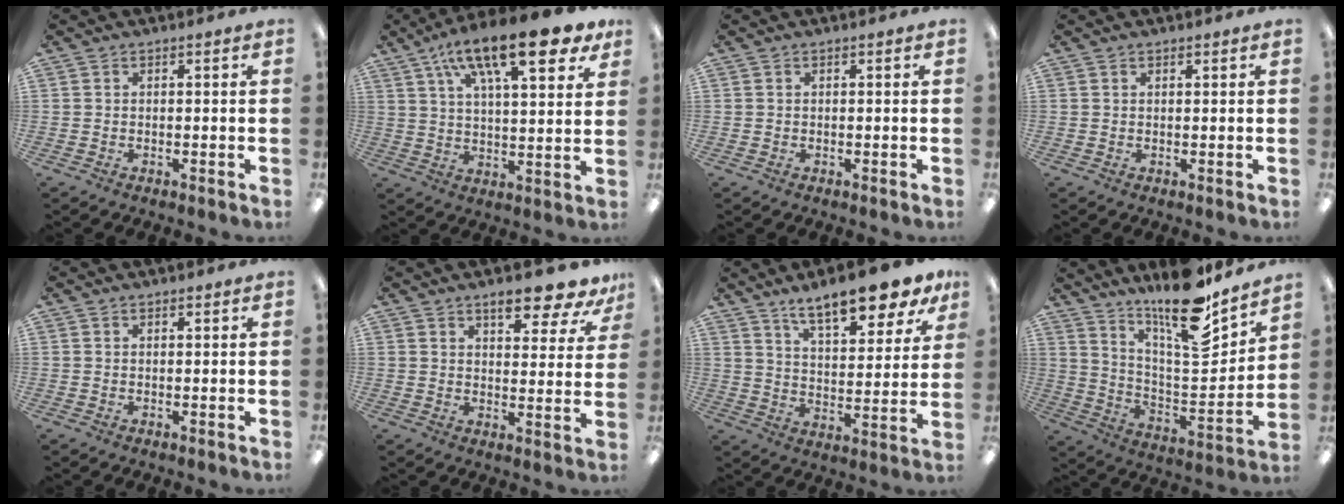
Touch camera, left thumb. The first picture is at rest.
{"total": 19.2, "force": [11.5, 6.4, 14.0], "torque": [-0.215, -0.053, 0.179]}
{"total": 0.0}
{"total": 0.6, "force": [0.5, 0.2, 0.3], "torque": [-0.006, 0.002, 0.009]}
{"total": 0.8, "force": [0.6, 0.3, 0.4], "torque": [-0.009, 0.001, 0.012]}
{"total": 10.1, "force": [7.4, 3.0, 6.2], "torque": [-0.073, -0.042, 0.122]}
{"total": 13.5, "force": [11.2, 3.6, 6.6], "torque": [-0.098, -0.073, 0.191]}
{"total": 18.0, "force": [14.2, 4.1, 10.2], "torque": [-0.173, -0.115, 0.240]}